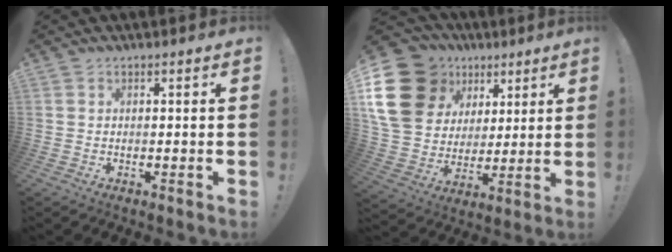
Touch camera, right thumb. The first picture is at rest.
{"total": 20.7, "force": [8.3, 16.2, 9.9], "torque": [-0.172, -0.034, 0.184]}